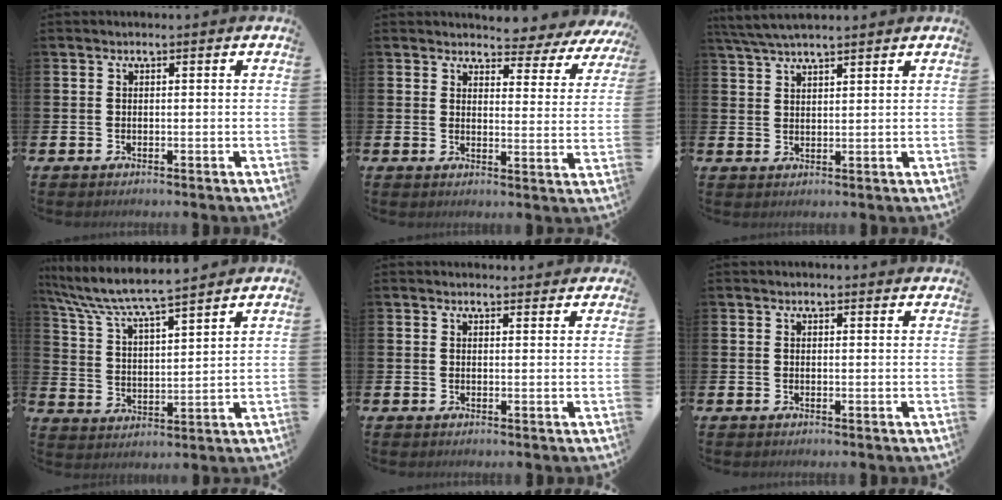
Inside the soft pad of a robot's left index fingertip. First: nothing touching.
{"total": 3.6, "force": [3.4, 1.2, 0.3], "torque": [-0.013, -0.035, 0.053]}
{"total": 4.5, "force": [4.1, 0.5, 1.8], "torque": [-0.043, -0.009, 0.075]}
{"total": 7.5, "force": [7.1, 0.5, 2.5], "torque": [-0.084, -0.047, 0.122]}
{"total": 1.7, "force": [1.6, 0.5, 0.0], "torque": [0.020, -0.011, 0.025]}
{"total": 0.8, "force": [0.8, 0.0, 0.1], "torque": [0.013, -0.005, 0.012]}